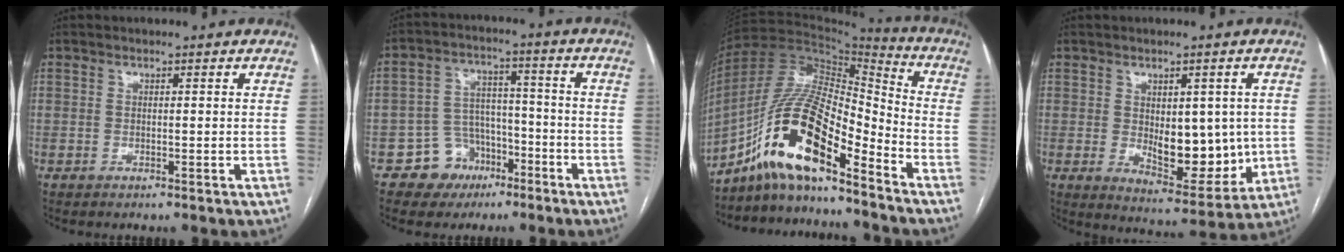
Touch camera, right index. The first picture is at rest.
{"total": 7.9, "force": [-4.4, 6.5, 1.3], "torque": [-0.012, 0.021, -0.062]}
{"total": 16.0, "force": [-9.9, 3.9, 11.9], "torque": [-0.233, 0.026, -0.176]}
{"total": 10.4, "force": [-0.2, 5.1, 9.0], "torque": [-0.123, -0.008, 0.018]}